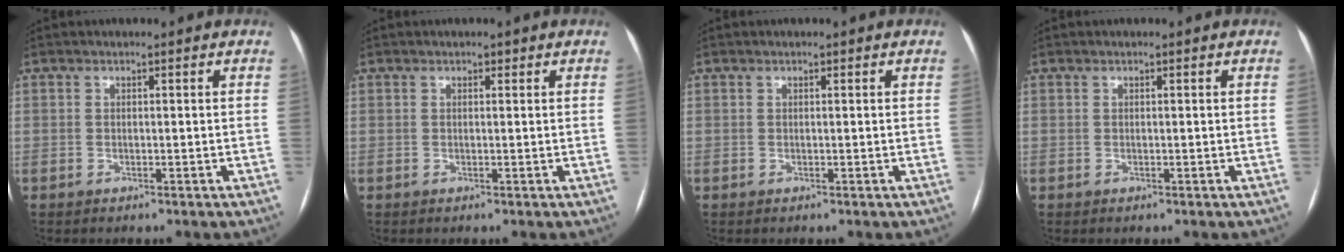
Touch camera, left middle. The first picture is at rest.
{"total": 0.6, "force": [0.4, 0.4, 0.3], "torque": [-0.005, 0.001, 0.004]}
{"total": 0.0}
{"total": 0.0}